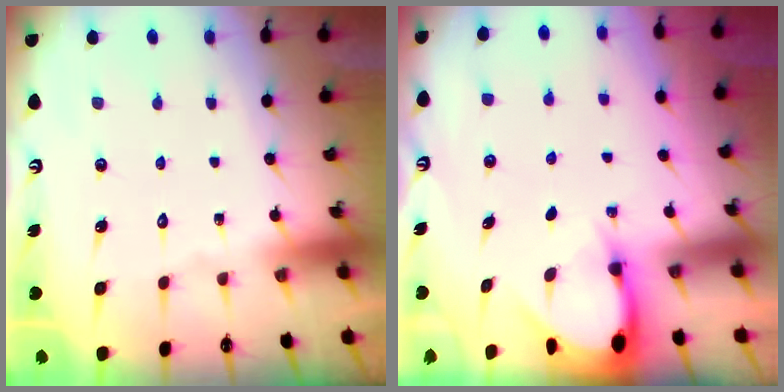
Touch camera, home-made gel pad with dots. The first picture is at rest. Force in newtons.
{"total": 3.4, "press": 3.4, "slide": 0.2}